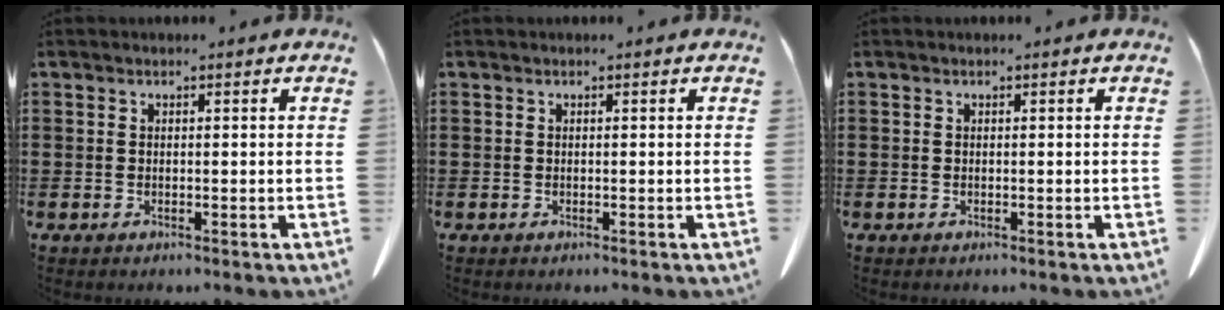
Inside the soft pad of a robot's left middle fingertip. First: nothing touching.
{"total": 0.0}
{"total": 0.0}